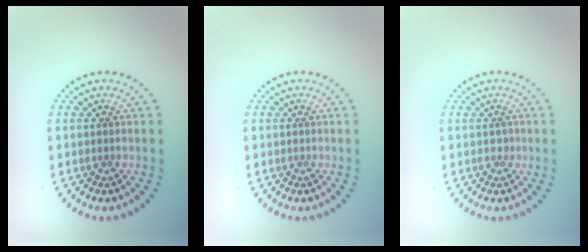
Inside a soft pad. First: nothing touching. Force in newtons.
{"total": 0.0}
{"total": 0.5, "press": 0.4, "slide": 0.3}